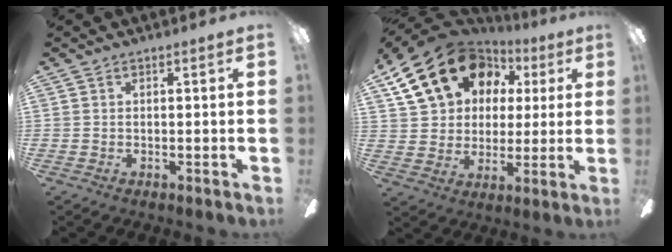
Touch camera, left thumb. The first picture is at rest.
{"total": 21.1, "force": [9.3, 16.0, 10.2], "torque": [-0.190, -0.031, 0.177]}